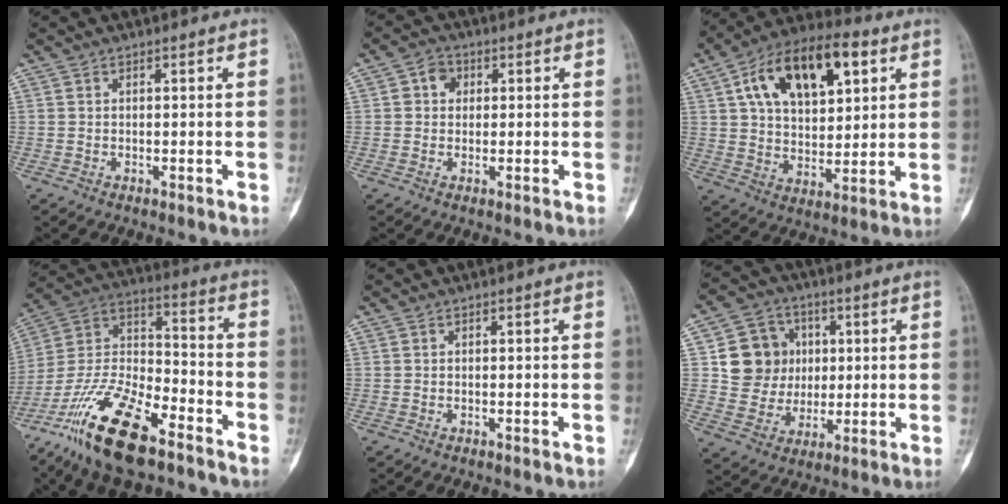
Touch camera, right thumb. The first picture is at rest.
{"total": 3.8, "force": [0.7, 3.3, 1.7], "torque": [-0.004, 0.005, 0.005]}
{"total": 19.5, "force": [7.3, 10.6, 14.6], "torque": [-0.205, 0.001, 0.118]}
{"total": 20.9, "force": [-13.9, 7.5, 13.7], "torque": [-0.277, 0.064, -0.257]}
{"total": 0.0}
{"total": 12.2, "force": [2.2, 11.2, 4.3], "torque": [-0.024, 0.003, 0.045]}